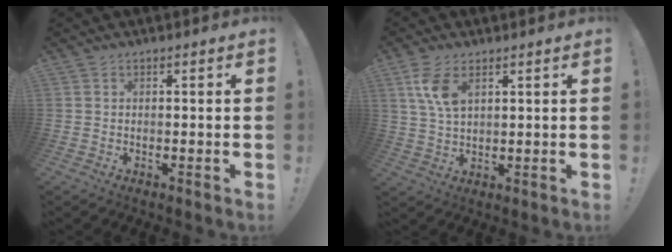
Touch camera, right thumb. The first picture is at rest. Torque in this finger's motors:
{"motor_torque": [0.08, 0.11, 0.66, 0.42, 0.02]}